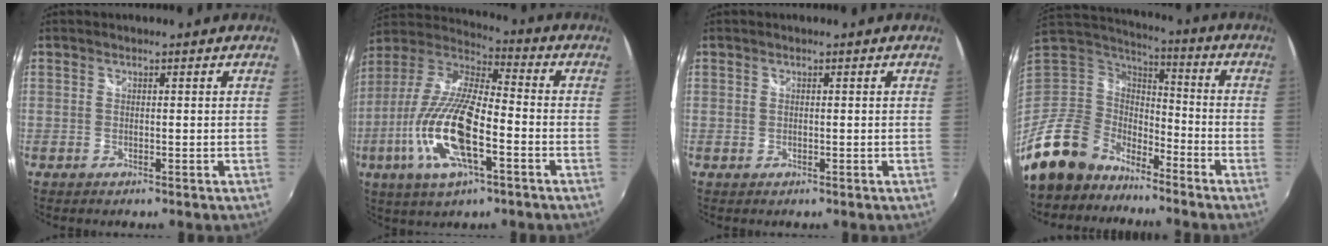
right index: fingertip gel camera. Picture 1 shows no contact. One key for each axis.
{"total": 19.3, "fx": -6.5, "fy": 6.0, "fz": 17.1, "tx": -0.354, "ty": -0.020, "tz": -0.132}
{"total": 0.5, "fx": 0.0, "fy": 0.4, "fz": 0.3, "tx": -0.007, "ty": -0.001, "tz": 0.001}
{"total": 16.3, "fx": -12.1, "fy": 9.6, "fz": 5.3, "tx": -0.147, "ty": 0.009, "tz": -0.218}